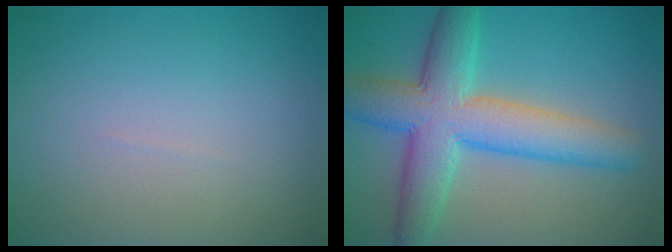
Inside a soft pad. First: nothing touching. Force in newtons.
{"total": 8.6, "press": 8.6, "slide": 0.2}